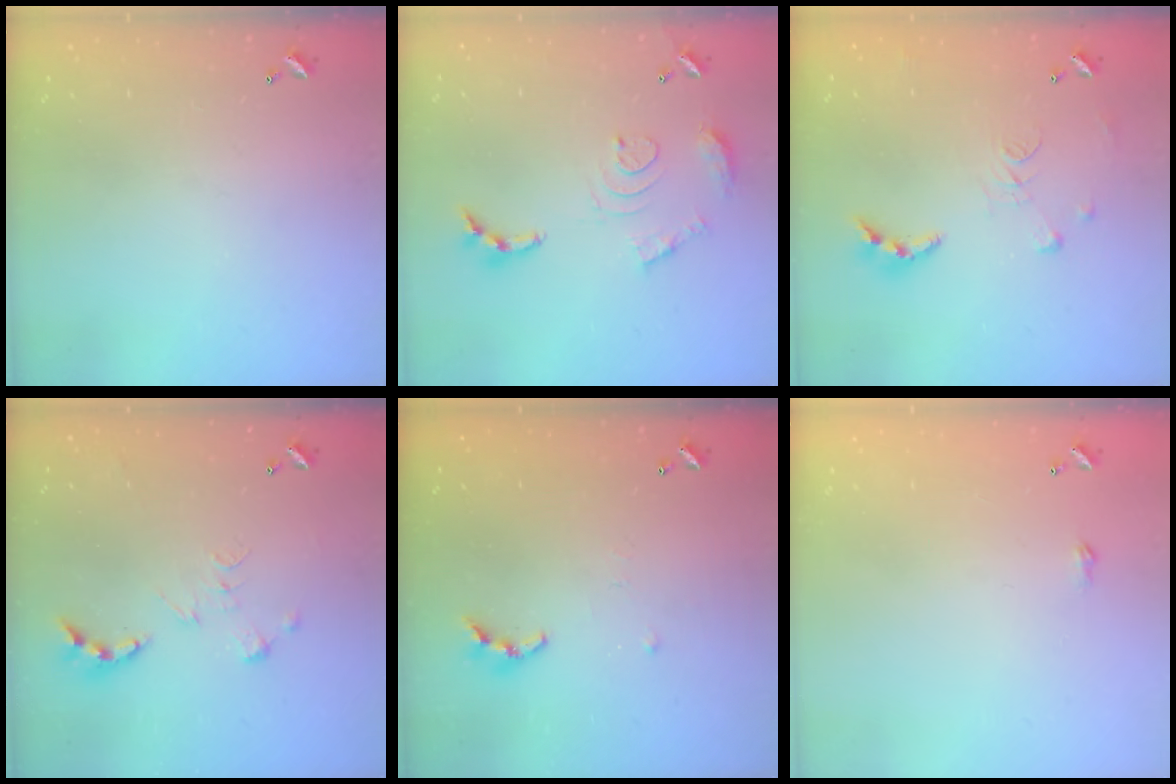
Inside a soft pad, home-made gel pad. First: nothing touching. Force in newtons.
{"total": 12.6, "press": 12.5, "slide": 1.3}
{"total": 9.6, "press": 9.5, "slide": 0.9}
{"total": 0.0}
{"total": 6.8, "press": 6.7, "slide": 0.5}
{"total": 1.8, "press": 1.8, "slide": 0.3}